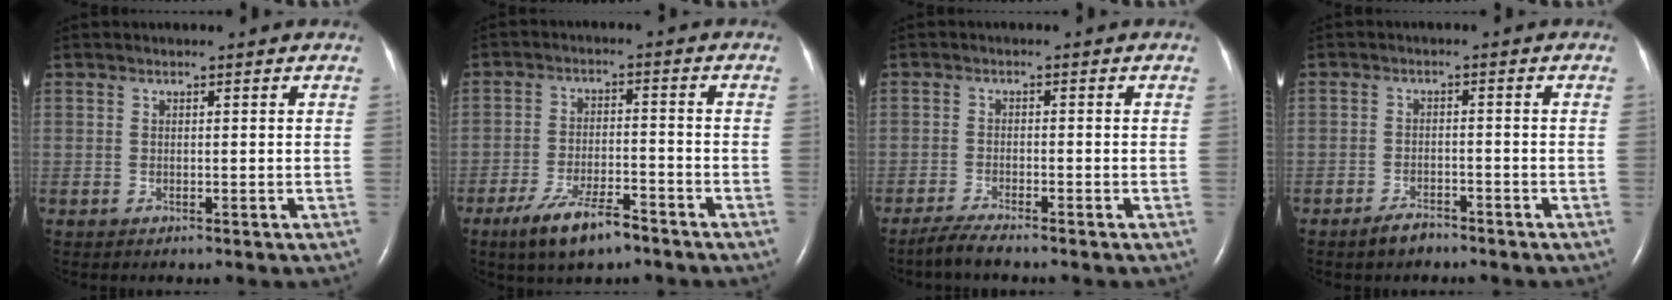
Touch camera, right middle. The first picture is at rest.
{"total": 8.0, "force": [-5.6, 2.2, 5.2], "torque": [-0.102, -0.007, -0.096]}
{"total": 3.1, "force": [-2.8, -0.1, 1.4], "torque": [-0.036, -0.011, -0.055]}
{"total": 2.9, "force": [-2.4, 1.0, 1.1], "torque": [-0.031, -0.002, -0.040]}